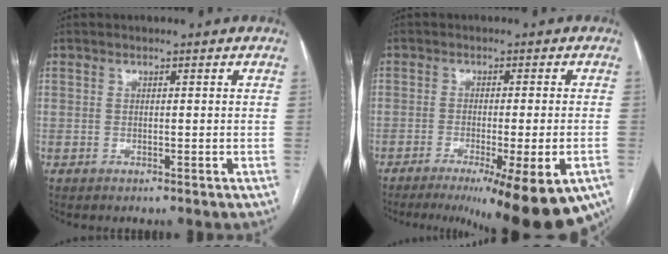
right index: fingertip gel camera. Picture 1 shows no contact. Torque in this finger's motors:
{"motor_torque": [1.60, -0.54, 1.05, 0.18]}